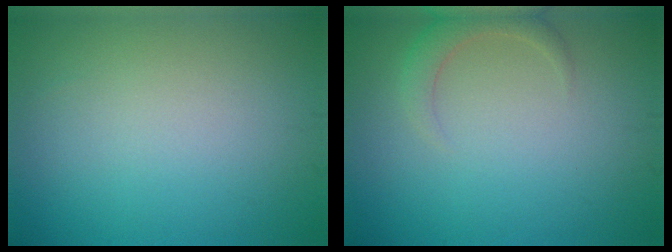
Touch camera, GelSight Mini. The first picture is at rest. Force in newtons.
{"total": 2.1, "press": 2.1, "slide": 0.3}